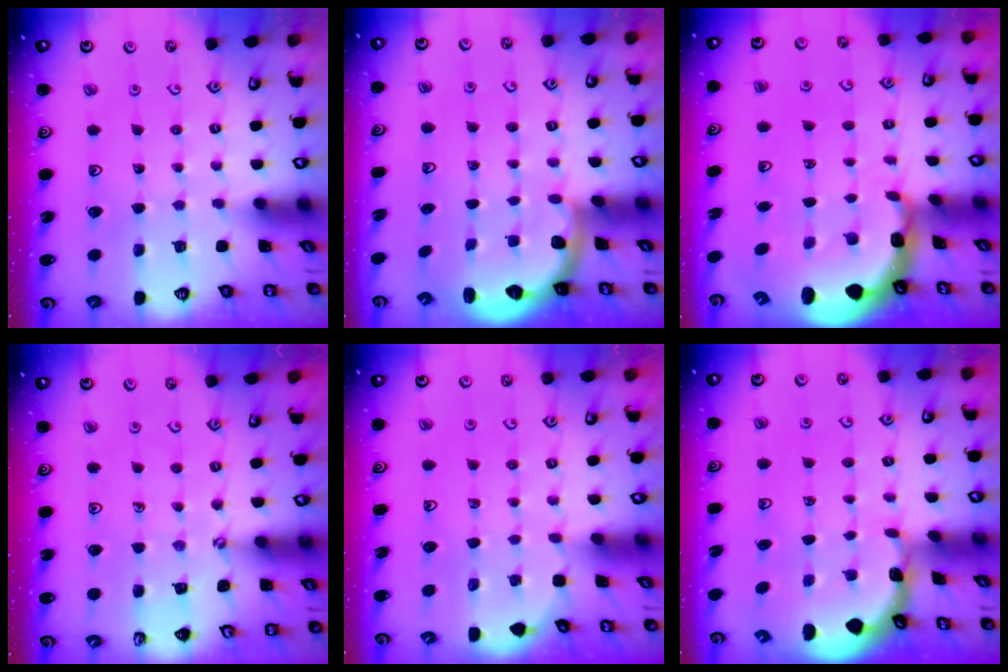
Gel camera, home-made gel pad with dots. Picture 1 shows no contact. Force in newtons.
{"total": 2.6, "press": 2.2, "slide": 1.3}
{"total": 3.6, "press": 3.5, "slide": 1.1}
{"total": 2.1, "press": 2.1, "slide": 0.4}
{"total": 2.3, "press": 2.3, "slide": 0.2}
{"total": 1.0, "press": 0.9, "slide": 0.2}